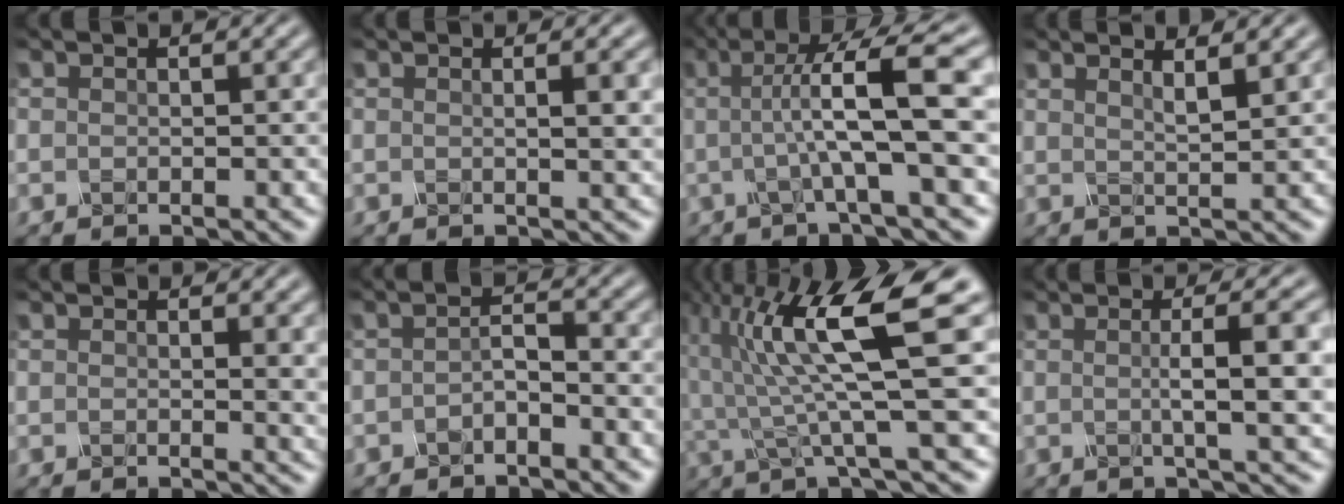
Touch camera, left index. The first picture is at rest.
{"total": 2.8, "force": [0.4, 0.8, 2.6], "torque": [-0.026, 0.012, 0.001]}
{"total": 8.6, "force": [0.6, 1.1, 8.5], "torque": [-0.115, 0.012, 0.014]}
{"total": 2.1, "force": [1.5, 0.3, 1.4], "torque": [-0.012, 0.011, 0.015]}
{"total": 2.3, "force": [0.7, 0.8, 2.1], "torque": [-0.013, 0.005, 0.012]}
{"total": 1.3, "force": [-1.1, -0.1, 0.7], "torque": [-0.024, 0.002, -0.014]}
{"total": 10.1, "force": [1.9, 1.6, 9.8], "torque": [-0.177, 0.011, 0.043]}
{"total": 5.6, "force": [0.1, 0.9, 5.5], "torque": [-0.081, 0.011, 0.008]}